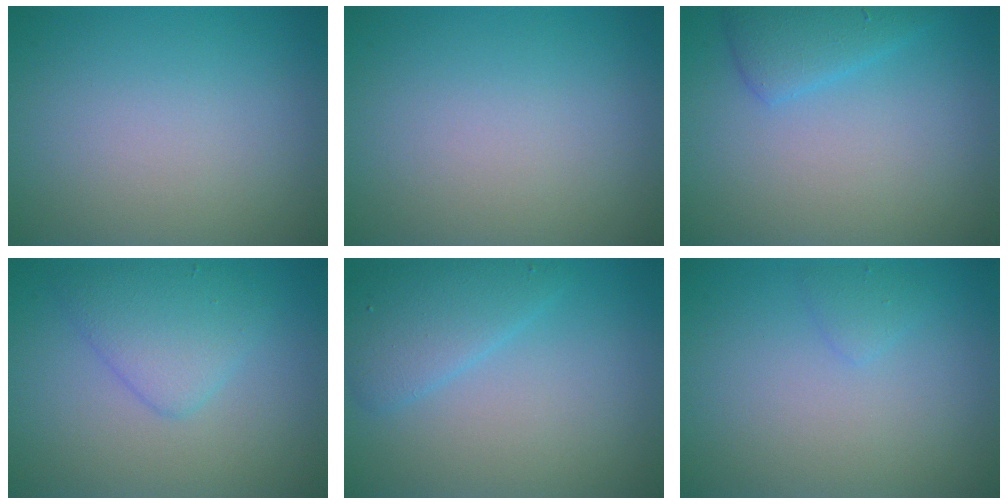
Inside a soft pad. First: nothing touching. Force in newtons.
{"total": 0.0}
{"total": 2.5, "press": 2.5, "slide": 0.2}
{"total": 3.4, "press": 3.4, "slide": 0.1}
{"total": 3.1, "press": 3.1, "slide": 0.0}
{"total": 0.9, "press": 0.9, "slide": 0.0}